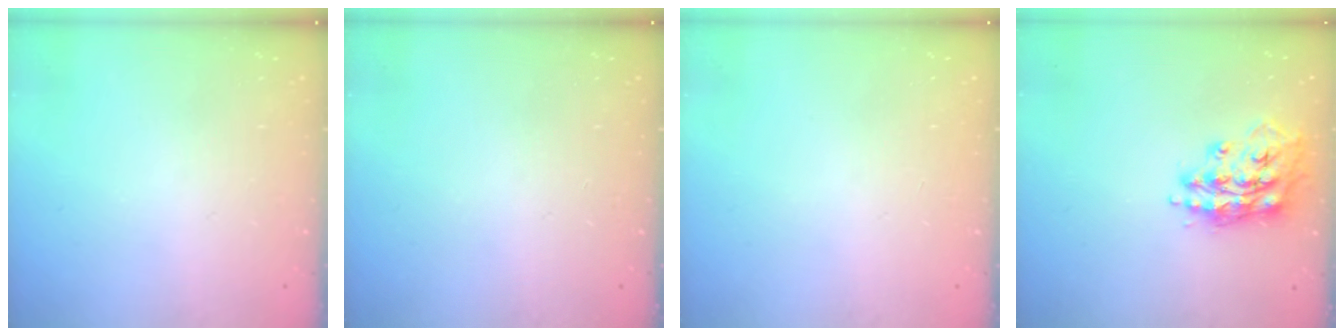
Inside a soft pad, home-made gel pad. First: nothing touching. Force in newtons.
{"total": 0.0}
{"total": 0.0}
{"total": 15.5, "press": 15.5, "slide": 1.4}